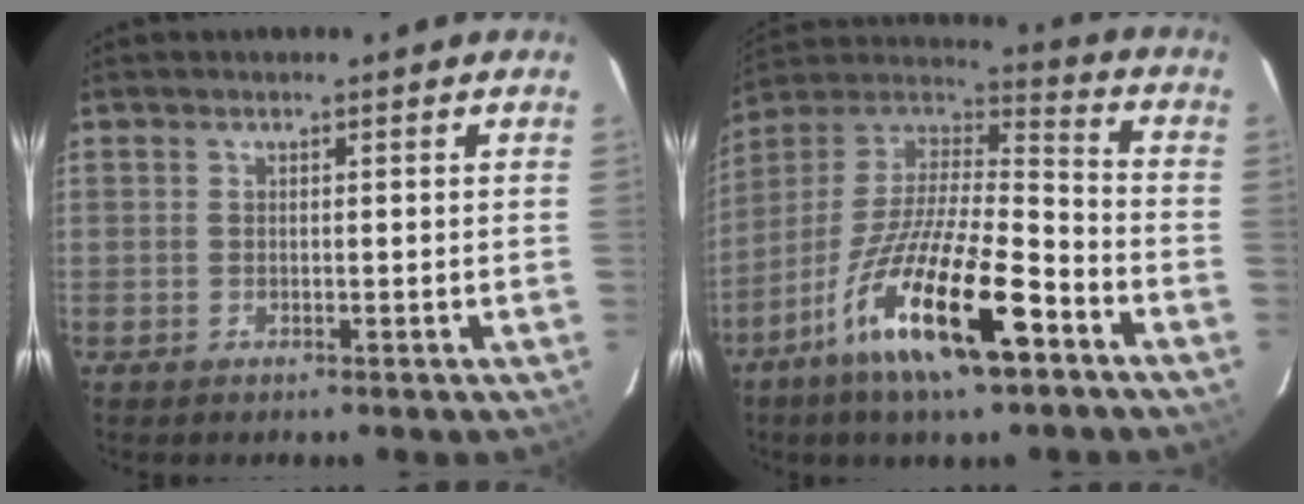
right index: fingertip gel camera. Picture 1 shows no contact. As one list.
[{"total": 21.9, "force": [-11.9, 5.6, 17.5], "torque": [-0.324, -0.035, -0.221]}]